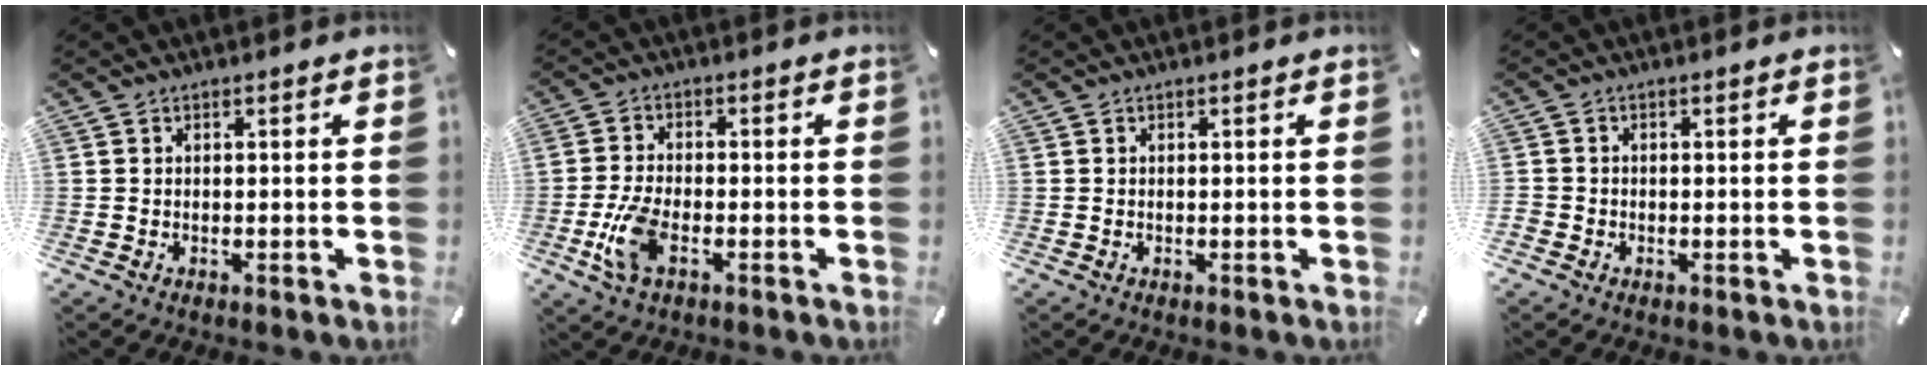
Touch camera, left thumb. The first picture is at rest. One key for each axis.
{"total": 7.9, "fx": -2.6, "fy": 3.5, "fz": 6.6, "tx": -0.153, "ty": -0.009, "tz": -0.047}
{"total": 0.0}
{"total": 1.2, "fx": -0.5, "fy": 1.0, "fz": 0.2, "tx": 0.000, "ty": 0.005, "tz": -0.012}